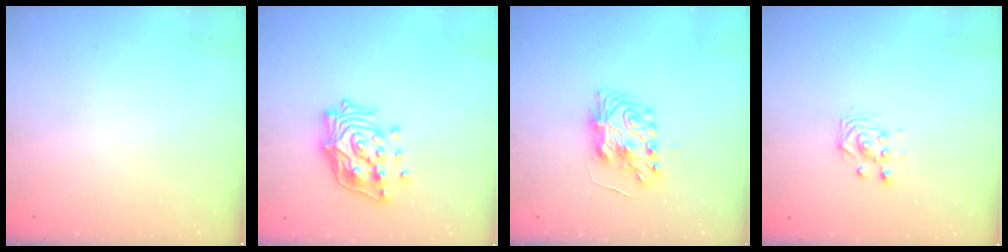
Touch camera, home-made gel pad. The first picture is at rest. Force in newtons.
{"total": 14.6, "press": 14.5, "slide": 1.8}
{"total": 9.0, "press": 9.0, "slide": 0.5}
{"total": 2.9, "press": 2.9, "slide": 0.4}